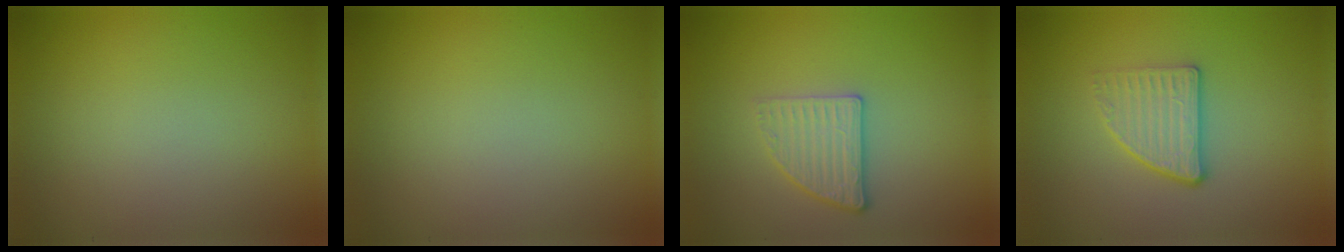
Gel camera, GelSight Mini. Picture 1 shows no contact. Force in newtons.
{"total": 0.0}
{"total": 2.6, "press": 2.4, "slide": 1.0}
{"total": 2.8, "press": 2.5, "slide": 1.2}